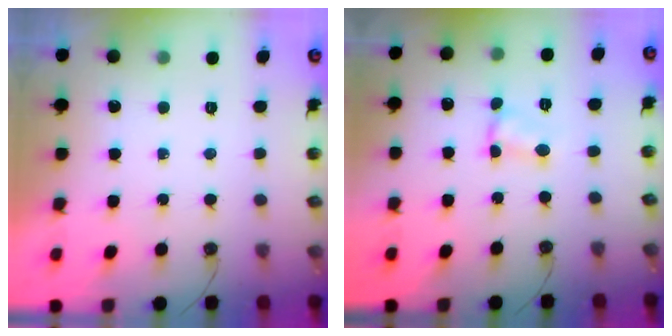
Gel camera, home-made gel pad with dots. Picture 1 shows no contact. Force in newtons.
{"total": 1.6, "press": 1.6, "slide": 0.2}